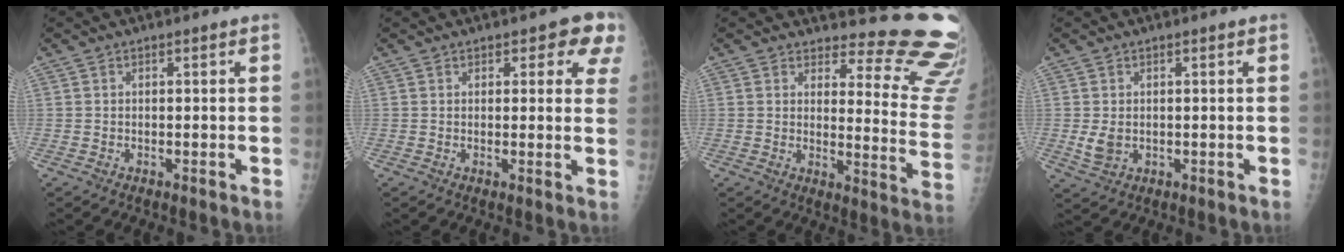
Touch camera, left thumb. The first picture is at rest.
{"total": 6.1, "force": [3.6, 3.2, 3.7], "torque": [0.001, -0.011, 0.031]}
{"total": 16.6, "force": [15.8, 3.4, 3.4], "torque": [0.004, -0.184, 0.158]}
{"total": 3.2, "force": [0.0, 2.4, 2.1], "torque": [-0.038, -0.008, 0.009]}